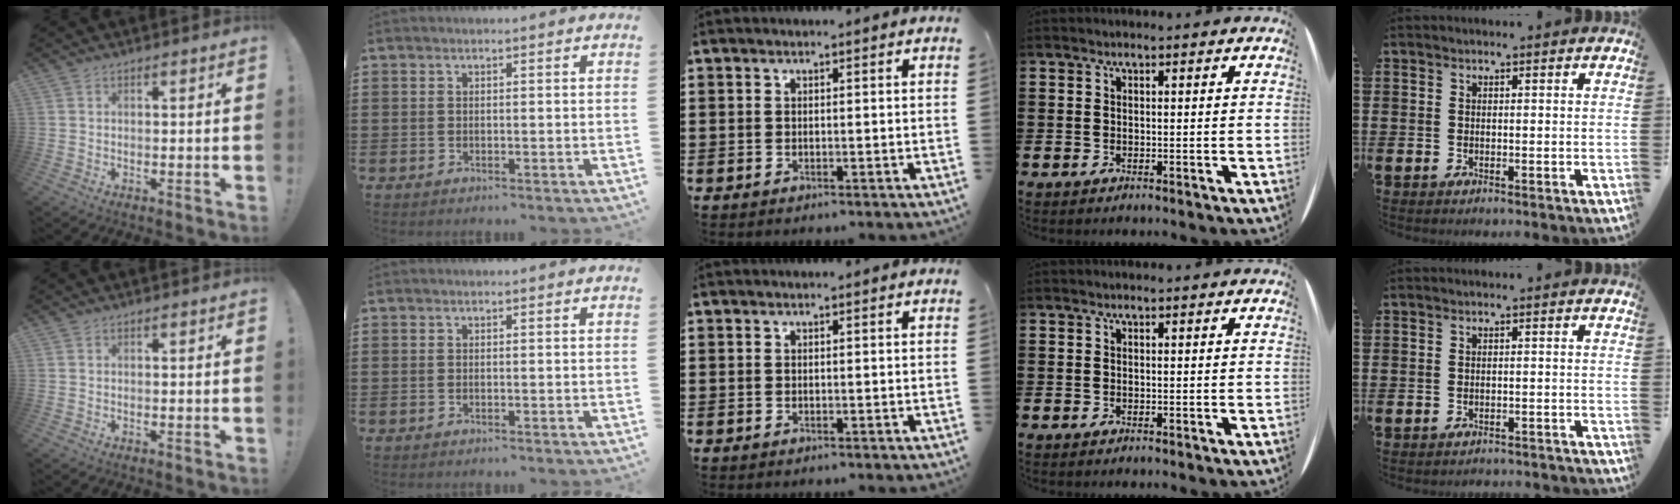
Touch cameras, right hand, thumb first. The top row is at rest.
{"little": {"total": 1.1, "force": [-1.1, 0.0, -0.1], "torque": [-0.002, 0.002, -0.024]}}